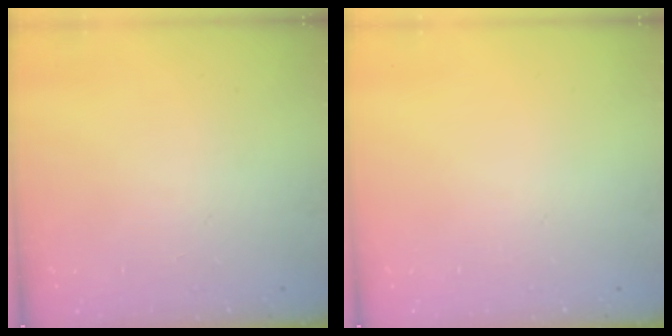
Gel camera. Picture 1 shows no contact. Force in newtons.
{"total": 0.0}